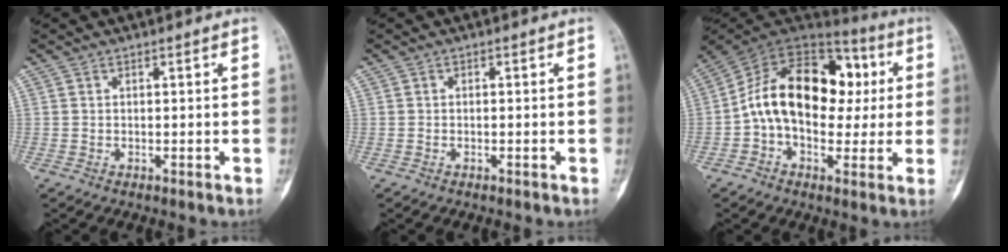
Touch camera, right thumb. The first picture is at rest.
{"total": 0.0}
{"total": 21.0, "force": [1.4, 13.8, 15.7], "torque": [-0.232, 0.043, 0.016]}